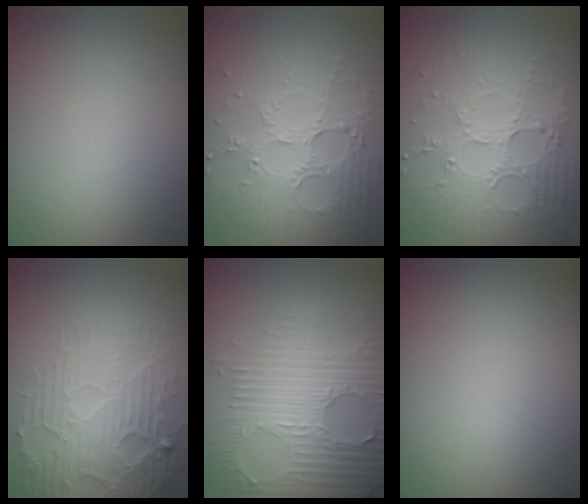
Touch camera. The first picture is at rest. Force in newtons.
{"total": 4.0, "press": 3.7, "slide": 1.4}
{"total": 4.0, "press": 3.7, "slide": 1.4}
{"total": 5.8, "press": 4.6, "slide": 3.5}
{"total": 8.2, "press": 5.8, "slide": 5.8}
{"total": 0.0}